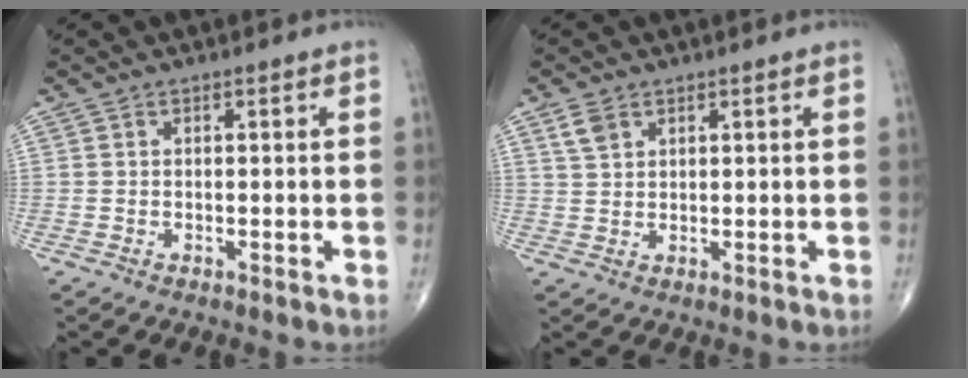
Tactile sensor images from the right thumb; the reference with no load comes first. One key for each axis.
{"total": 3.0, "fx": 1.8, "fy": 1.9, "fz": 1.5, "tx": -0.027, "ty": -0.001, "tz": 0.042}